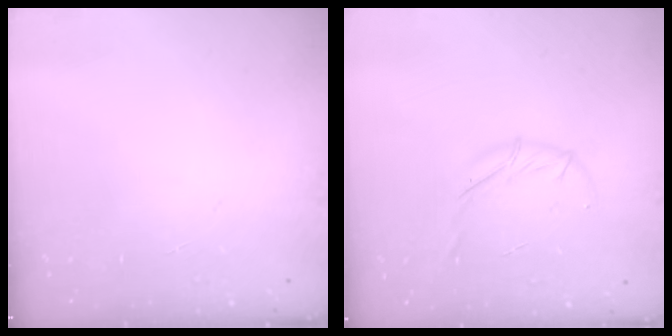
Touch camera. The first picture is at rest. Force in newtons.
{"total": 5.8, "press": 5.7, "slide": 1.3}